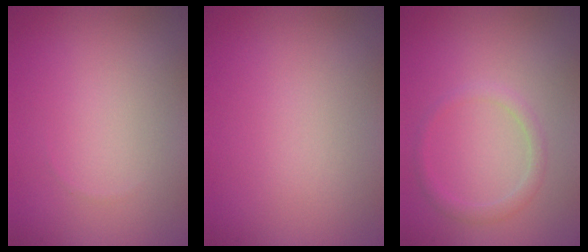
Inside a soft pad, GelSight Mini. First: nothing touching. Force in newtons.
{"total": 0.0}
{"total": 1.4, "press": 1.4, "slide": 0.1}